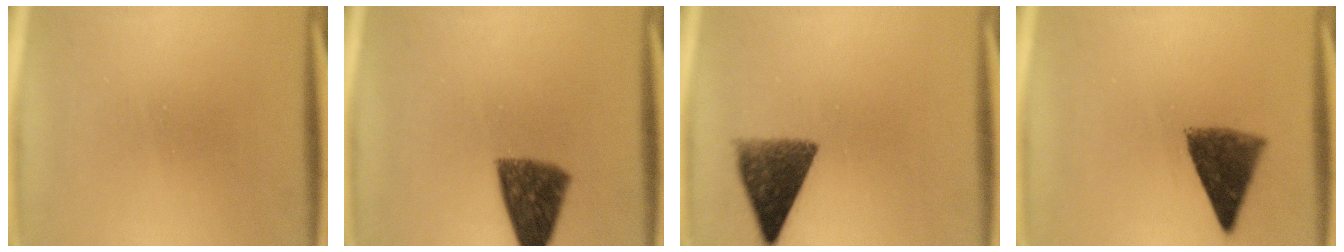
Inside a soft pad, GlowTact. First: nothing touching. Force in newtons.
{"total": 9.2}
{"total": 8.7}
{"total": 7.5}